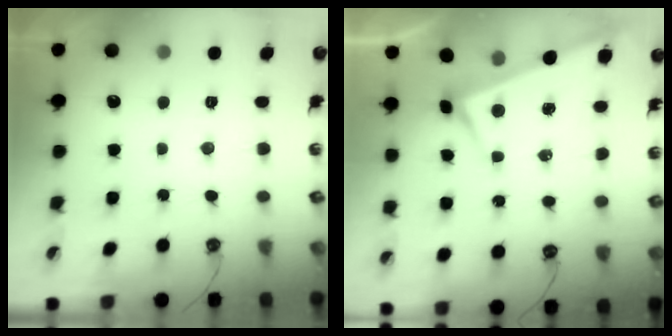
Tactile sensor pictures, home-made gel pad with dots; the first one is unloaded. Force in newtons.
{"total": 3.4, "press": 3.4, "slide": 0.5}